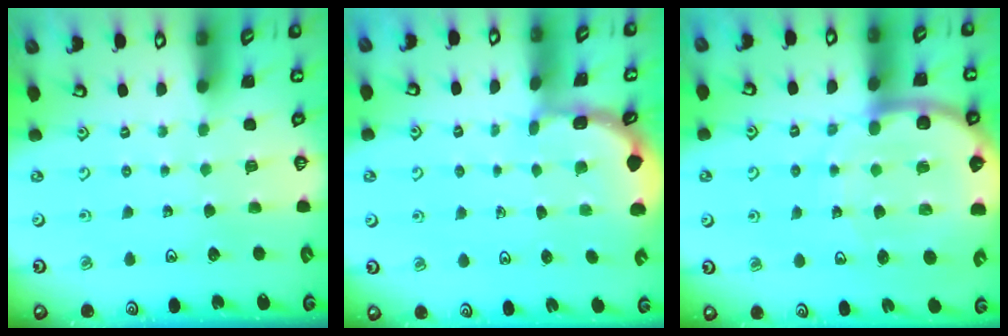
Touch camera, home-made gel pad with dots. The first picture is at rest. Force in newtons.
{"total": 2.1, "press": 2.1, "slide": 0.2}
{"total": 13.8, "press": 13.6, "slide": 2.6}